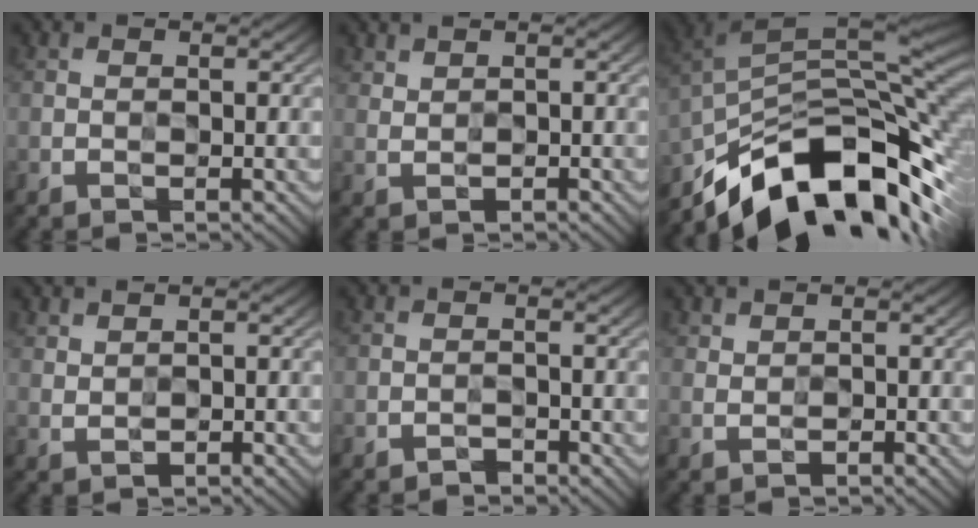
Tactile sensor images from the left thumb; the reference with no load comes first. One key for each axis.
{"total": 1.1, "fx": 0.9, "fy": 0.3, "fz": 0.6, "tx": -0.016, "ty": 0.001, "tz": 0.022}
{"total": 15.4, "fx": -9.0, "fy": 6.2, "fz": 10.8, "tx": -0.199, "ty": 0.004, "tz": -0.162}
{"total": 1.2, "fx": 1.1, "fy": 0.4, "fz": 0.5, "tx": -0.017, "ty": 0.001, "tz": 0.028}
{"total": 0.9, "fx": -0.9, "fy": 0.3, "fz": 0.2, "tx": 0.000, "ty": 0.001, "tz": -0.018}
{"total": 0.8, "fx": 0.7, "fy": 0.3, "fz": 0.3, "tx": -0.008, "ty": -0.002, "tz": 0.016}